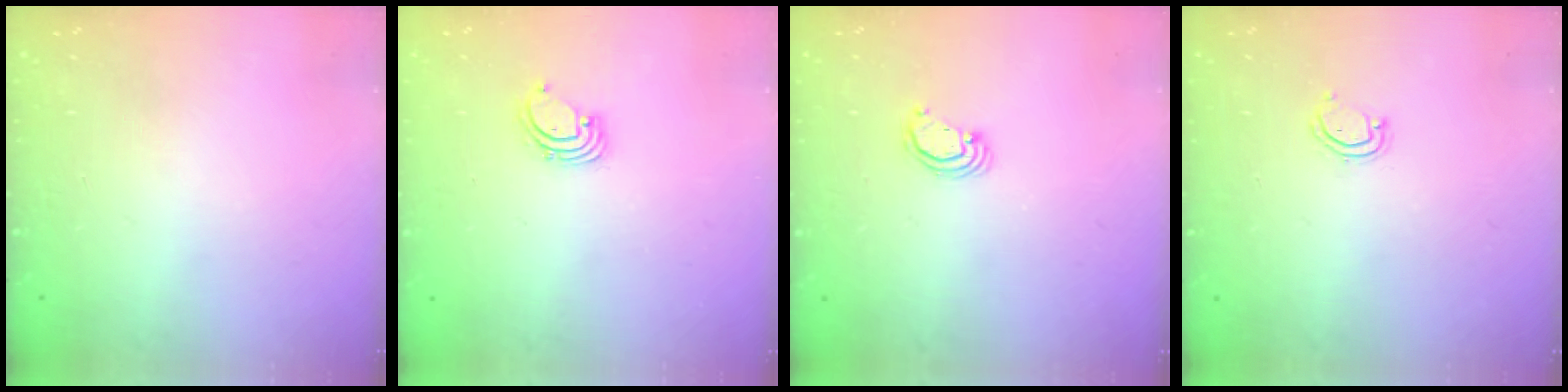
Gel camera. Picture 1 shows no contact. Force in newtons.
{"total": 1.4, "press": 1.4, "slide": 0.1}
{"total": 2.3, "press": 2.3, "slide": 0.3}
{"total": 3.5, "press": 3.5, "slide": 0.3}